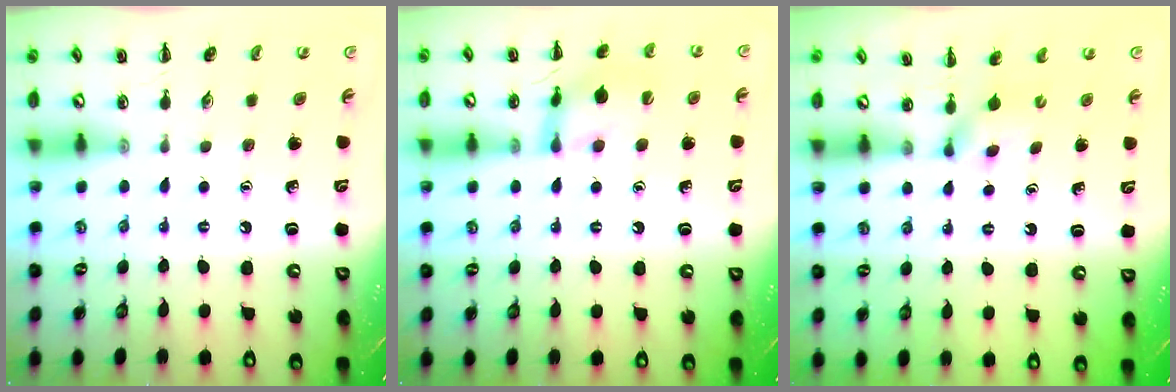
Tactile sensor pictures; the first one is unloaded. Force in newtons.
{"total": 13.1, "press": 13.0, "slide": 1.7}
{"total": 2.9, "press": 2.8, "slide": 0.9}